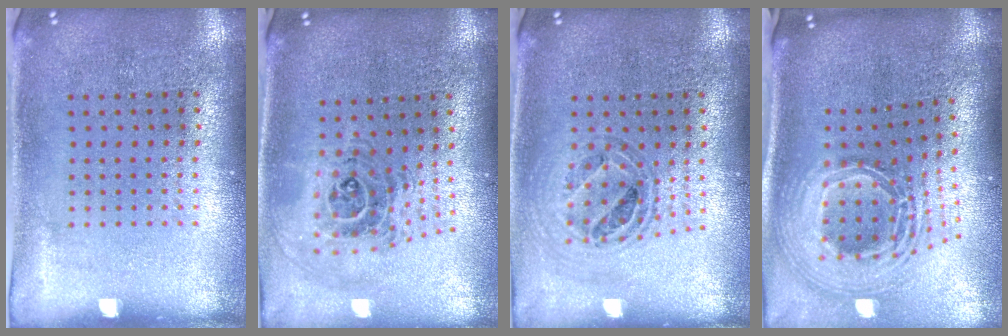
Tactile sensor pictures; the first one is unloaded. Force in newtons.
{"total": 1.2, "press": 1.1, "slide": 0.5}
{"total": 0.7, "press": 0.7, "slide": 0.0}
{"total": 2.9, "press": 2.0, "slide": 2.1}